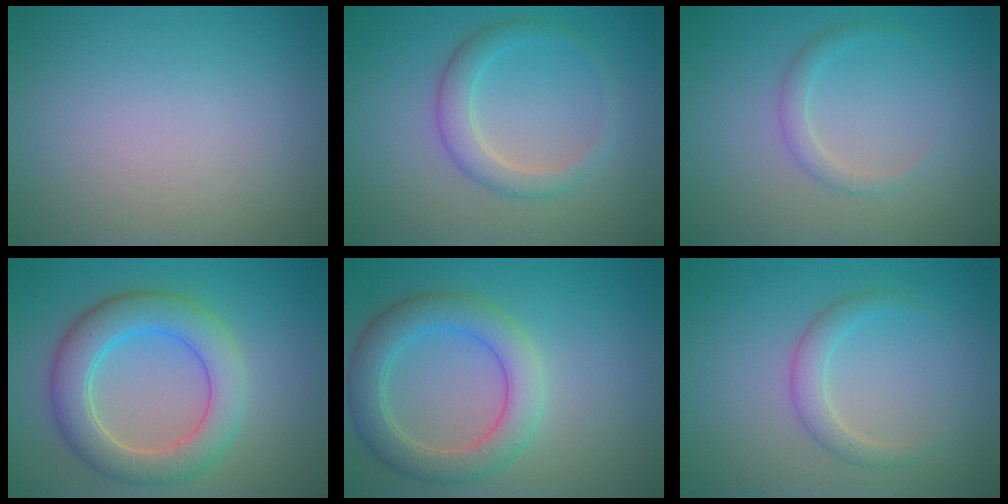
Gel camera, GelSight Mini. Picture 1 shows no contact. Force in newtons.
{"total": 2.6, "press": 2.6, "slide": 0.1}
{"total": 1.3, "press": 1.3, "slide": 0.0}
{"total": 6.0, "press": 6.0, "slide": 0.4}
{"total": 4.9, "press": 4.9, "slide": 0.3}
{"total": 2.0, "press": 2.0, "slide": 0.1}